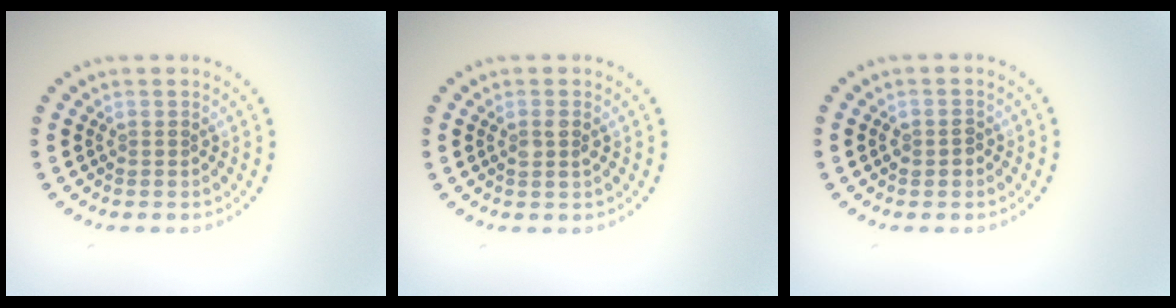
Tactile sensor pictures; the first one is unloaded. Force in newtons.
{"total": 1.3, "press": 1.1, "slide": 0.6}
{"total": 1.2, "press": 1.2, "slide": 0.1}